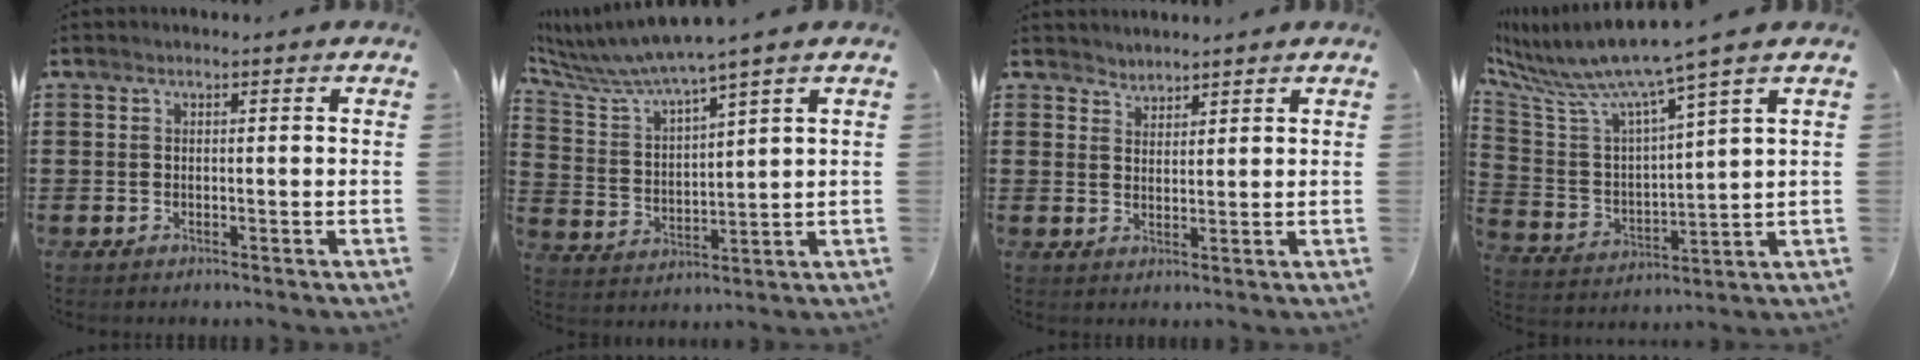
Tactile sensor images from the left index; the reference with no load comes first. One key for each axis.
{"total": 6.5, "fx": 5.8, "fy": -0.3, "fz": 3.0, "tx": -0.084, "ty": -0.035, "tz": 0.097}
{"total": 2.2, "fx": 2.1, "fy": 0.3, "fz": -0.6, "tx": 0.005, "ty": -0.001, "tz": 0.042}
{"total": 8.3, "fx": 7.1, "fy": -0.3, "fz": 4.3, "tx": -0.118, "ty": -0.057, "tz": 0.113}